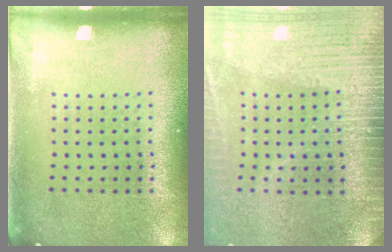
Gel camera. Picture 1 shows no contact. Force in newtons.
{"total": 3.6, "press": 3.1, "slide": 1.9}